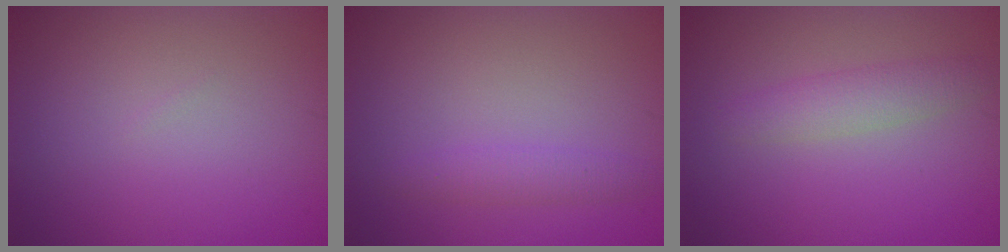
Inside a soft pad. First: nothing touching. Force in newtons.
{"total": 1.8, "press": 1.8, "slide": 0.1}
{"total": 2.5, "press": 2.5, "slide": 0.1}